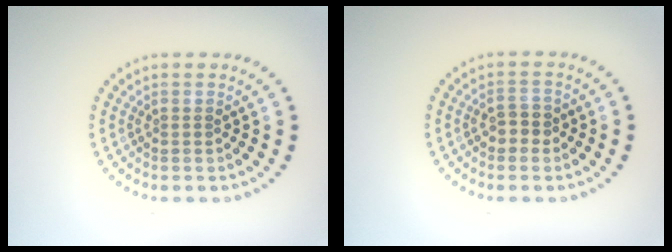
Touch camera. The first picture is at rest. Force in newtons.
{"total": 1.9, "press": 1.8, "slide": 0.5}